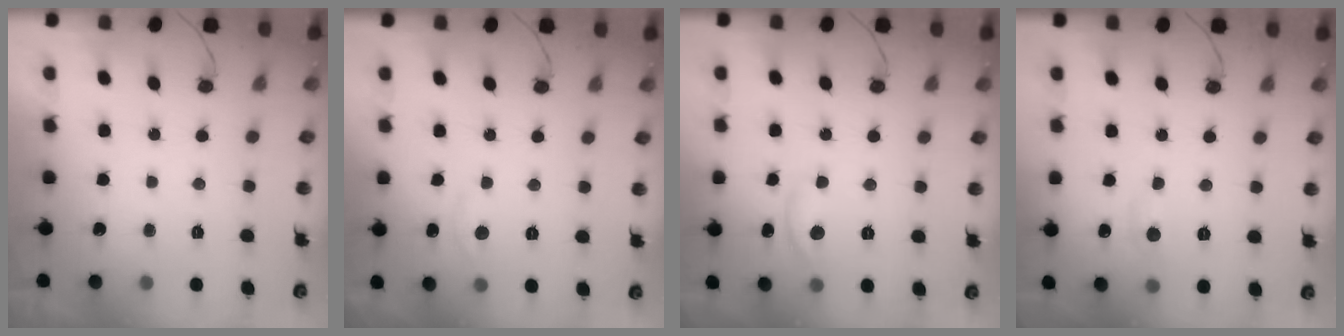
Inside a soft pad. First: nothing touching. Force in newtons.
{"total": 3.1, "press": 3.1, "slide": 0.4}
{"total": 5.2, "press": 5.1, "slide": 0.3}
{"total": 3.8, "press": 3.7, "slide": 0.5}